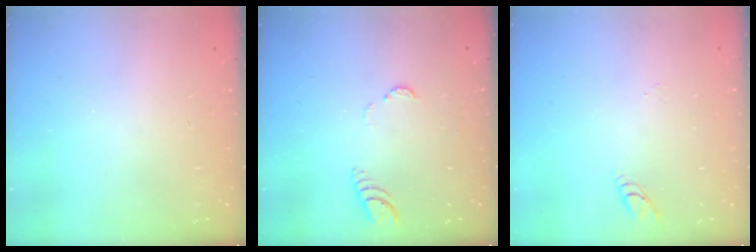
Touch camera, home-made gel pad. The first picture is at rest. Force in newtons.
{"total": 3.1, "press": 3.1, "slide": 0.3}
{"total": 2.8, "press": 2.8, "slide": 0.3}